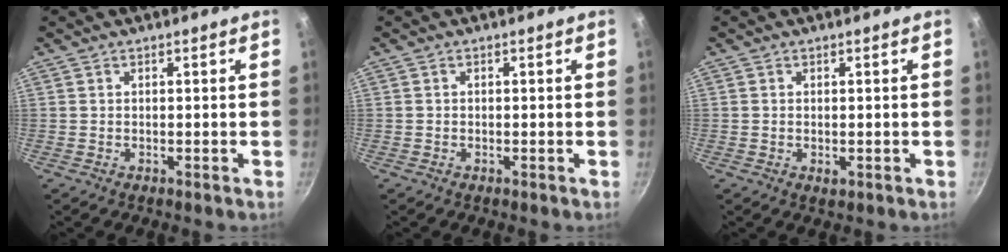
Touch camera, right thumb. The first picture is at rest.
{"total": 0.0}
{"total": 1.1, "force": [-0.1, 0.7, 0.9], "torque": [-0.013, -0.002, -0.002]}